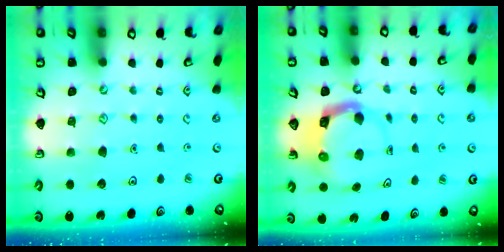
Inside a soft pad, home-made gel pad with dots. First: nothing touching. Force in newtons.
{"total": 3.7, "press": 3.6, "slide": 0.4}